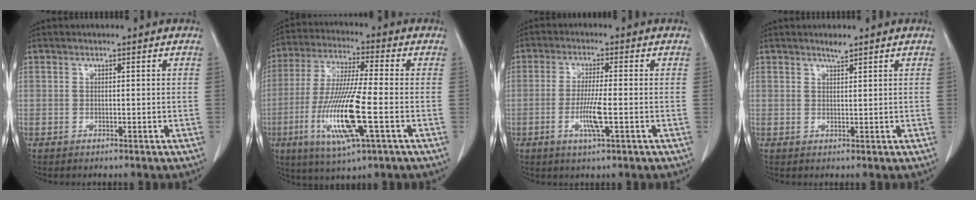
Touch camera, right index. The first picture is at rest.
{"total": 14.5, "force": [-4.1, 0.9, 13.9], "torque": [-0.285, -0.019, -0.076]}
{"total": 5.5, "force": [-1.5, 0.1, 5.2], "torque": [-0.103, -0.010, -0.026]}
{"total": 1.4, "force": [1.2, 0.1, 0.6], "torque": [-0.015, 0.000, 0.025]}